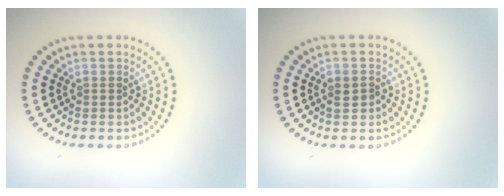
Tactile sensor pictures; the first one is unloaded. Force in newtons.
{"total": 1.5, "press": 1.5, "slide": 0.1}